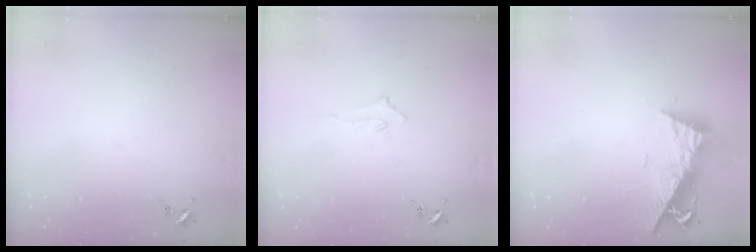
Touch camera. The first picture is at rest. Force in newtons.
{"total": 2.9, "press": 2.9, "slide": 0.4}
{"total": 9.7, "press": 9.7, "slide": 0.7}